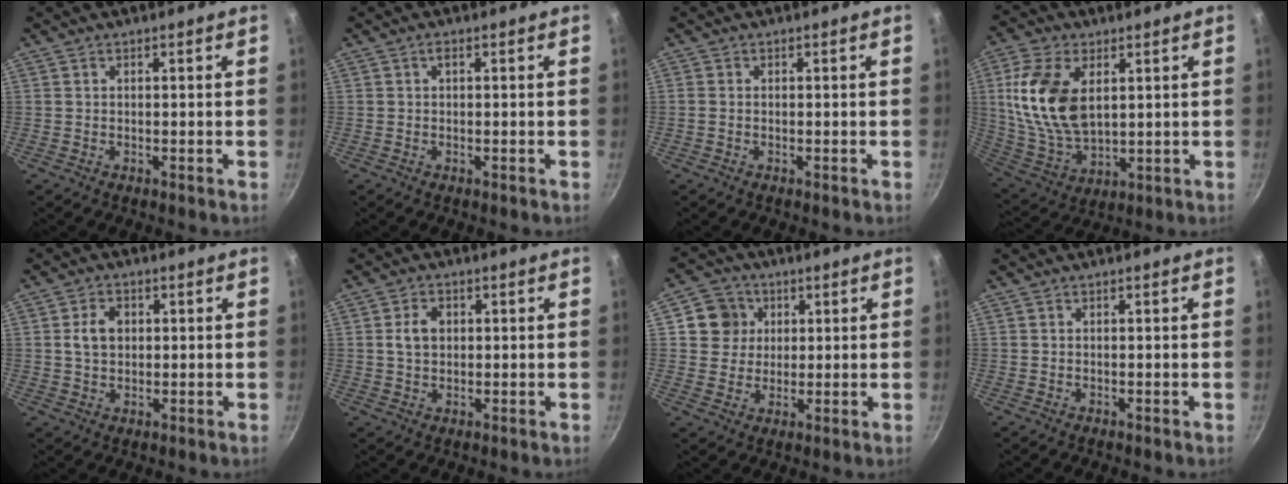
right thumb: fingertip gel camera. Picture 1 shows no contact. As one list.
[{"total": 0.9, "force": [0.0, 0.3, 0.9], "torque": [-0.021, 0.004, -0.003]}, {"total": 0.6, "force": [-0.1, 0.4, 0.4], "torque": [-0.011, 0.002, -0.003]}, {"total": 16.2, "force": [3.9, 9.5, 12.5], "torque": [-0.234, -0.017, 0.087]}, {"total": 5.0, "force": [0.8, 3.8, 3.2], "torque": [-0.045, 0.002, 0.014]}, {"total": 4.4, "force": [0.8, 3.2, 2.8], "torque": [-0.040, 0.002, 0.013]}, {"total": 7.5, "force": [2.2, 6.9, 2.0], "torque": [0.002, 0.007, 0.031]}, {"total": 0.0}]